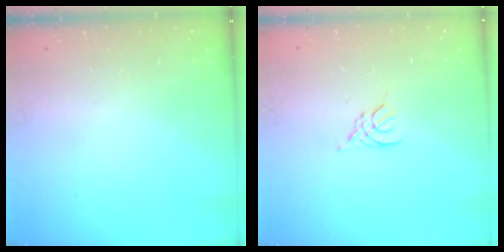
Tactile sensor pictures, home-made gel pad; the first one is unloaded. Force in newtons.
{"total": 2.3, "press": 2.3, "slide": 0.5}